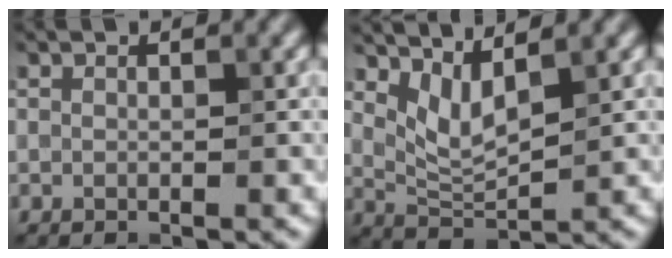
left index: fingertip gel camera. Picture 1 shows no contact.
{"total": 3.2, "force": [1.9, 1.1, 2.4], "torque": [-0.055, -0.012, 0.045]}